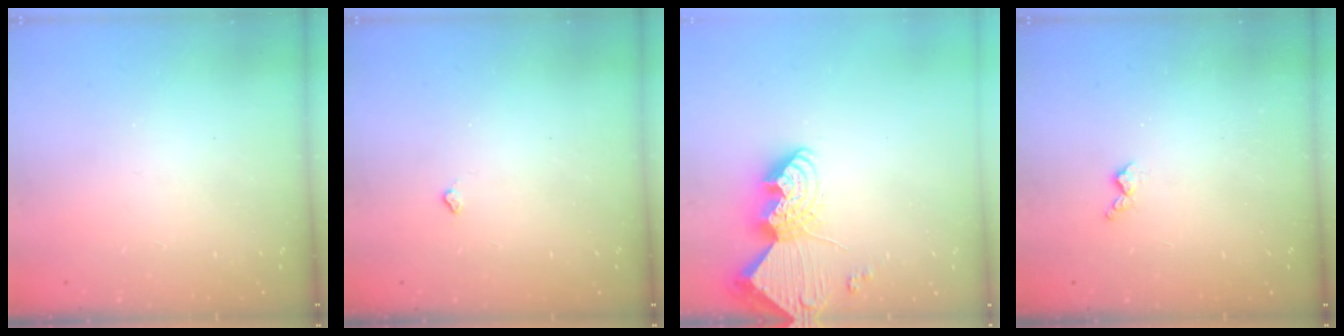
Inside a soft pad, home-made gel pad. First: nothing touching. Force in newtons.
{"total": 2.7, "press": 2.6, "slide": 0.4}
{"total": 10.2, "press": 10.1, "slide": 0.7}
{"total": 3.4, "press": 3.3, "slide": 0.6}